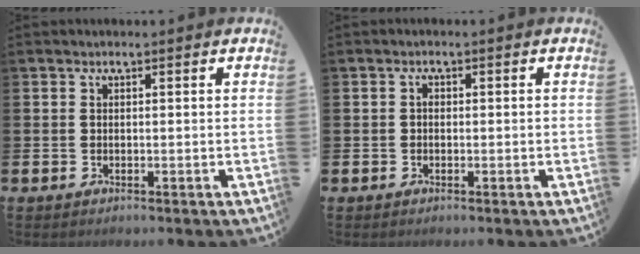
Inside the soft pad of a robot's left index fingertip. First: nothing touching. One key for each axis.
{"total": 0.8, "fx": -0.3, "fy": 0.5, "fz": 0.5, "tx": -0.009, "ty": 0.001, "tz": -0.007}